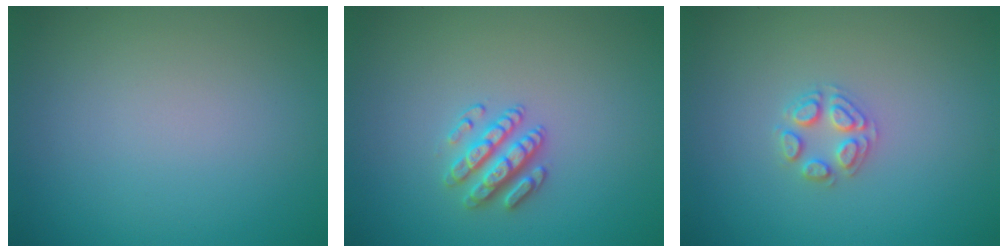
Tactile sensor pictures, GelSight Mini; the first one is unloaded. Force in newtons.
{"total": 2.6, "press": 2.5, "slide": 0.7}
{"total": 2.2, "press": 2.2, "slide": 0.2}